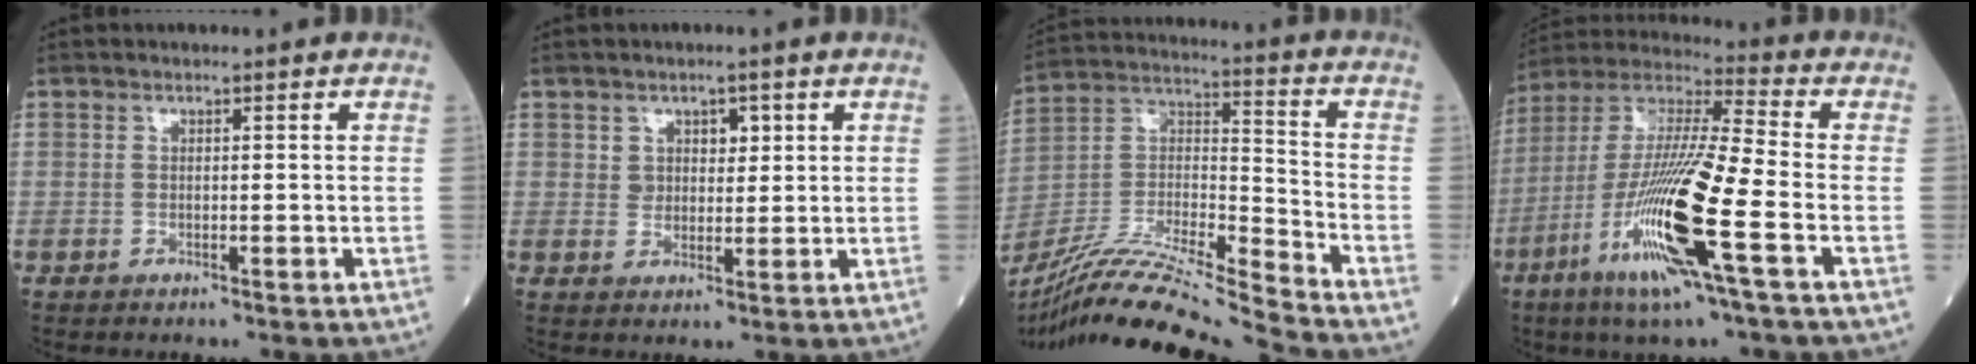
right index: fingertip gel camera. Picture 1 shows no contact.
{"total": 3.2, "force": [1.4, 2.4, 1.5], "torque": [-0.015, 0.002, 0.022]}
{"total": 20.0, "force": [-18.2, -1.8, 8.1], "torque": [-0.169, -0.004, -0.331]}
{"total": 18.9, "force": [-7.1, 0.4, 17.6], "torque": [-0.376, -0.029, -0.143]}